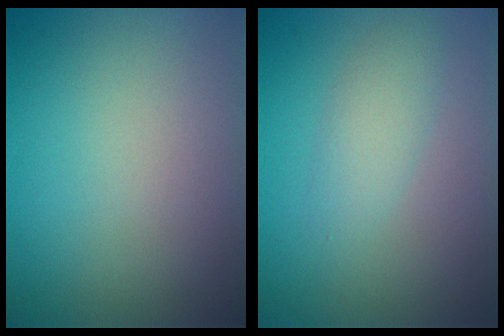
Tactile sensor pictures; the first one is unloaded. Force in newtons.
{"total": 2.0, "press": 2.0, "slide": 0.1}